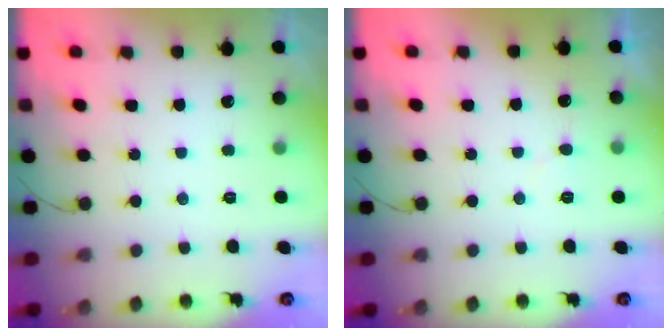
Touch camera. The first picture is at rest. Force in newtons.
{"total": 3.2, "press": 3.2, "slide": 0.2}